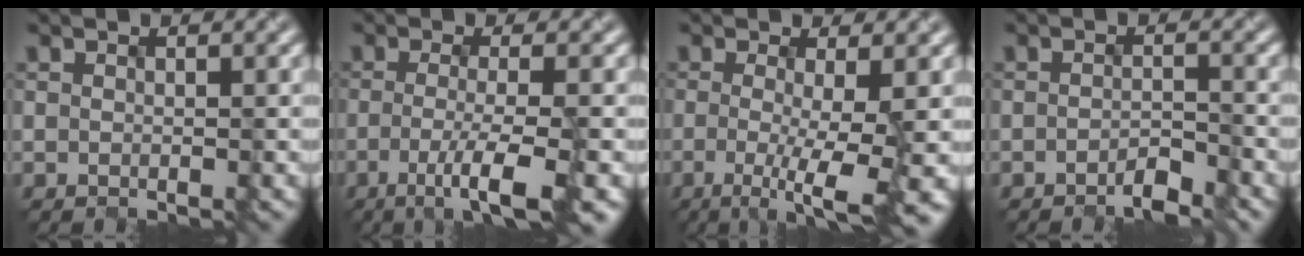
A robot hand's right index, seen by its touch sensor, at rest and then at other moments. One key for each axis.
{"total": 5.4, "fx": -1.8, "fy": 1.1, "fz": 4.9, "tx": -0.080, "ty": -0.013, "tz": -0.031}
{"total": 6.9, "fx": -1.3, "fy": 1.4, "fz": 6.7, "tx": -0.086, "ty": -0.011, "tz": -0.018}
{"total": 1.9, "fx": -1.7, "fy": 0.2, "fz": 0.8, "tx": -0.016, "ty": 0.002, "tz": -0.030}